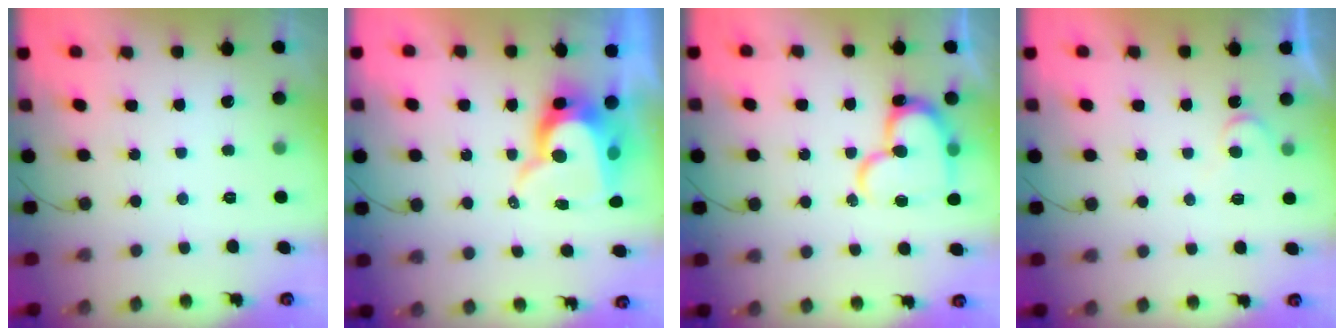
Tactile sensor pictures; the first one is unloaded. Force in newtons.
{"total": 11.0, "press": 10.9, "slide": 0.9}
{"total": 17.2, "press": 17.2, "slide": 1.5}
{"total": 4.0, "press": 4.0, "slide": 0.3}